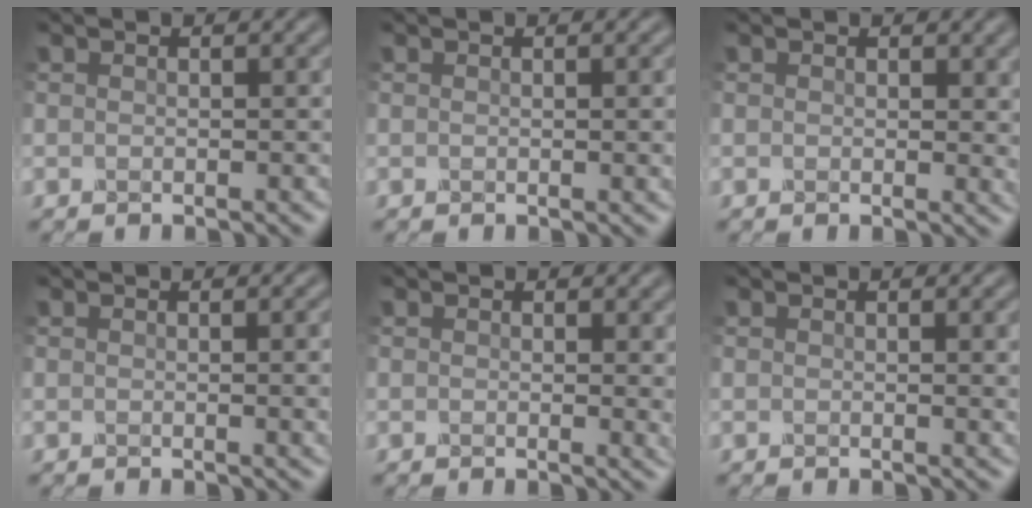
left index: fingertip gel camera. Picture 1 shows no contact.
{"total": 1.5, "force": [-0.2, 0.6, 1.3], "torque": [-0.010, 0.002, -0.003]}
{"total": 2.7, "force": [0.2, 1.7, 2.1], "torque": [-0.019, 0.001, 0.000]}
{"total": 2.7, "force": [-0.3, 1.2, 2.3], "torque": [-0.017, 0.005, -0.009]}
{"total": 2.9, "force": [-0.1, 1.6, 2.4], "torque": [-0.027, -0.002, -0.001]}
{"total": 1.7, "force": [-0.1, 0.8, 1.6], "torque": [-0.015, 0.000, -0.003]}